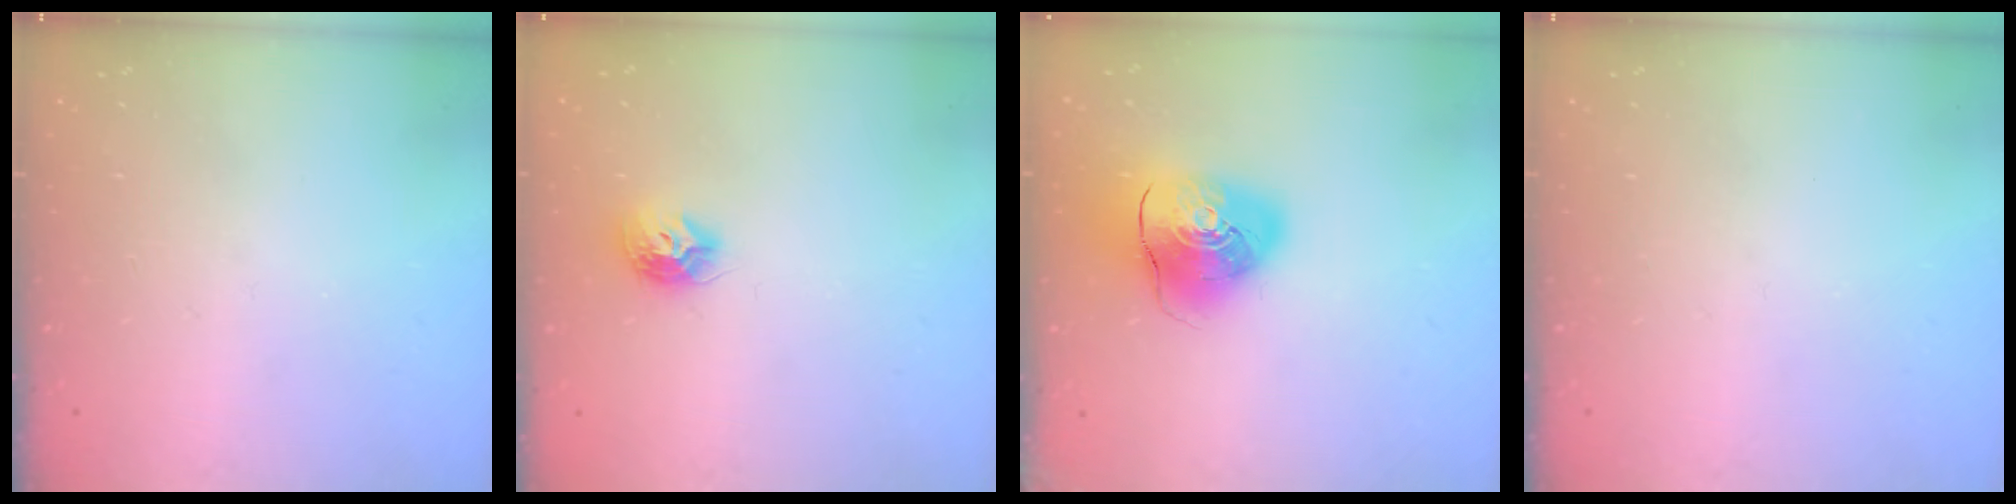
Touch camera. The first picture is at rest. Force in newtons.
{"total": 8.6, "press": 8.5, "slide": 0.1}
{"total": 12.5, "press": 12.3, "slide": 2.1}
{"total": 0.0}